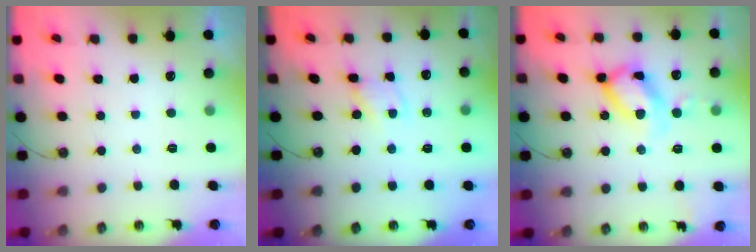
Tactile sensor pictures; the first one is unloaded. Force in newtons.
{"total": 1.2, "press": 1.2, "slide": 0.2}
{"total": 14.6, "press": 14.5, "slide": 1.3}